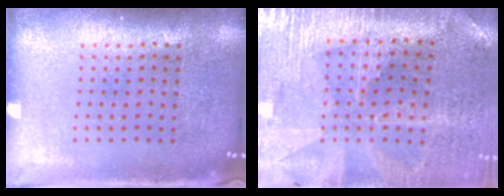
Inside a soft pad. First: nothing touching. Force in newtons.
{"total": 1.7, "press": 1.7, "slide": 0.3}